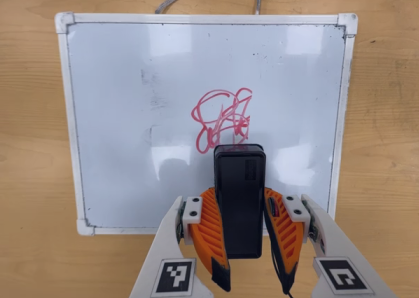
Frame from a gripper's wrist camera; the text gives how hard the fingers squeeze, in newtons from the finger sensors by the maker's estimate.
{"total": 8.6, "left": 6.9, "right": 10.2}